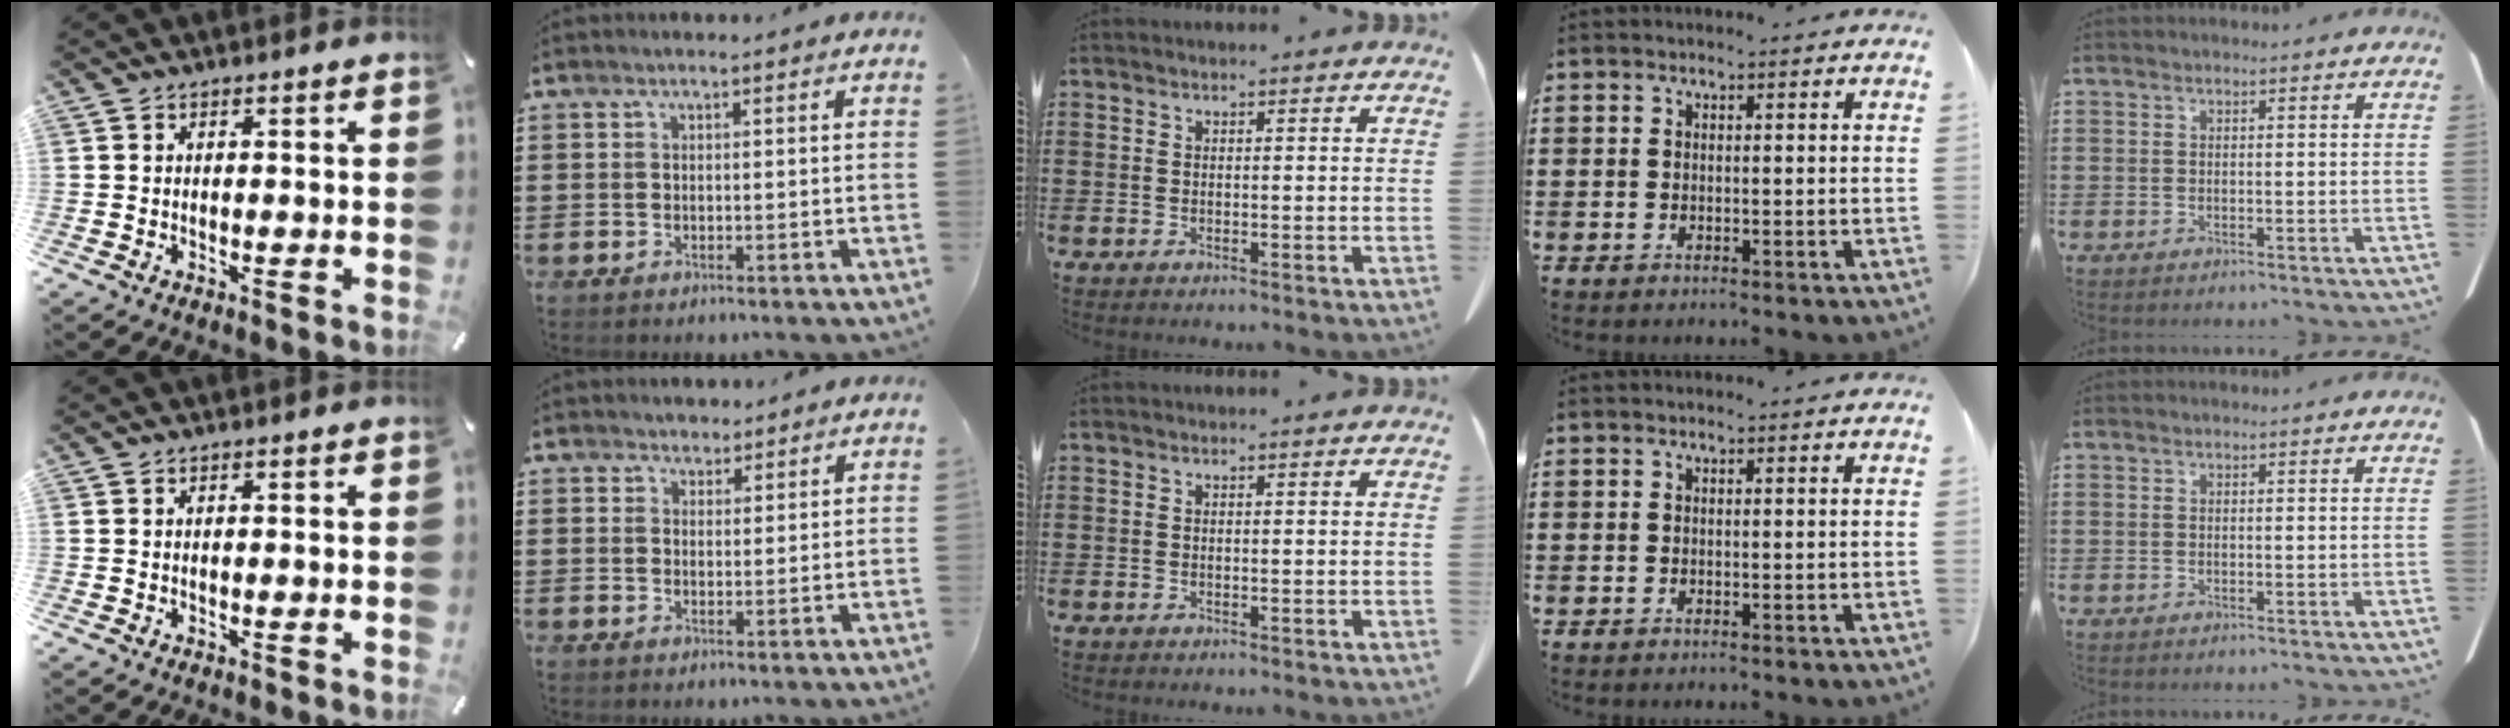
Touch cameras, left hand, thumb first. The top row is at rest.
{"index": {"total": 2.1, "force": [1.7, 1.1, 0.0], "torque": [-0.006, 0.008, 0.032]}}